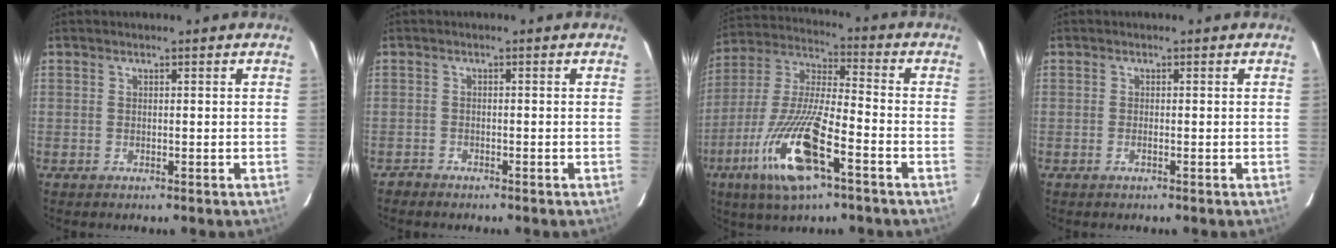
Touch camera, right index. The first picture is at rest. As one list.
[{"total": 1.1, "force": [-1.1, 0.3, 0.1], "torque": [-0.004, 0.000, -0.020]}, {"total": 16.7, "force": [-7.9, 2.9, 14.4], "torque": [-0.307, -0.022, -0.143]}, {"total": 0.7, "force": [-0.4, 0.0, 0.6], "torque": [-0.014, -0.001, -0.007]}]